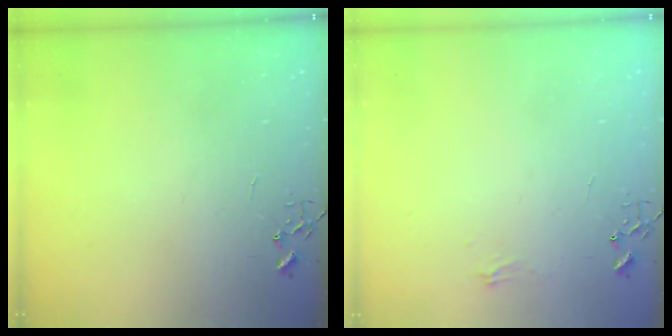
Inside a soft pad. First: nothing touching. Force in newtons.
{"total": 6.1, "press": 6.1, "slide": 0.7}